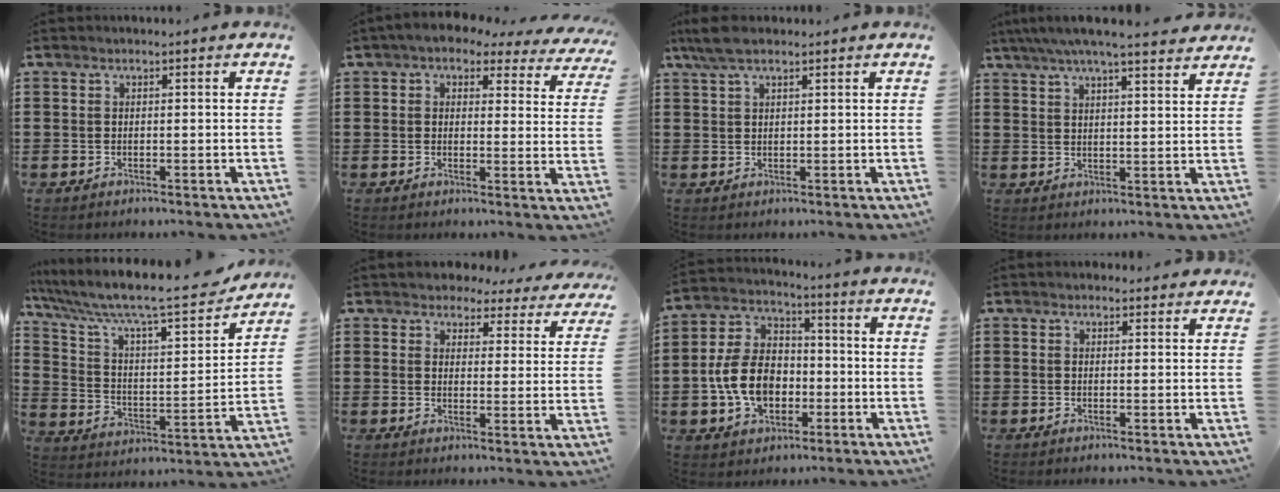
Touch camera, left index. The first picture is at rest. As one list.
[{"total": 3.6, "force": [3.1, 1.3, 1.5], "torque": [-0.044, -0.014, 0.051]}, {"total": 4.1, "force": [2.7, 1.4, 2.8], "torque": [-0.061, 0.007, 0.051]}, {"total": 5.7, "force": [5.0, 0.2, 2.8], "torque": [-0.069, -0.014, 0.087]}, {"total": 10.7, "force": [8.8, 1.7, 5.8], "torque": [-0.141, -0.059, 0.143]}, {"total": 3.7, "force": [3.5, 1.3, 0.5], "torque": [-0.022, -0.017, 0.057]}, {"total": 10.2, "force": [-2.0, 7.5, 6.6], "torque": [-0.164, 0.015, -0.038]}, {"total": 1.4, "force": [1.3, 0.6, 0.2], "torque": [-0.007, 0.005, 0.024]}]